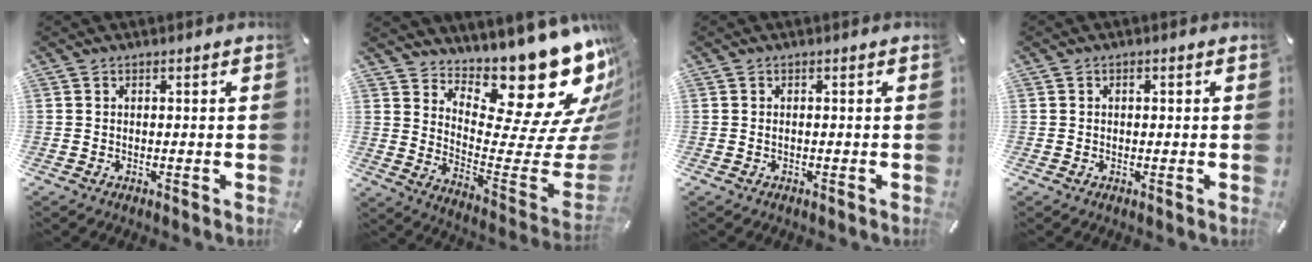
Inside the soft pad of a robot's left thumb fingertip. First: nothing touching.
{"total": 21.6, "force": [15.9, 7.2, 12.8], "torque": [-0.128, -0.151, 0.251]}
{"total": 0.6, "force": [-0.1, 0.4, 0.4], "torque": [-0.010, 0.000, -0.003]}
{"total": 0.8, "force": [0.2, 0.6, 0.5], "torque": [-0.011, 0.003, 0.002]}